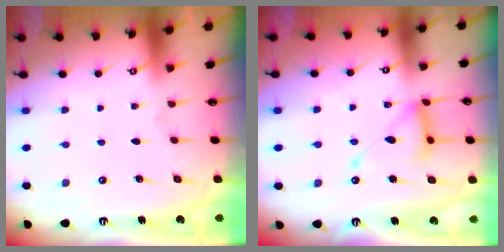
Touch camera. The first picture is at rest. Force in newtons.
{"total": 13.9, "press": 13.8, "slide": 1.2}